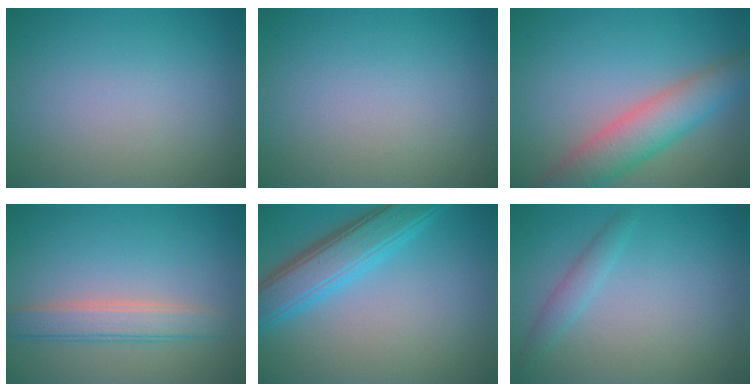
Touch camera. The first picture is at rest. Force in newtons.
{"total": 0.0}
{"total": 5.9, "press": 5.9, "slide": 0.2}
{"total": 3.2, "press": 3.2, "slide": 0.2}
{"total": 5.7, "press": 5.7, "slide": 0.3}
{"total": 1.5, "press": 1.5, "slide": 0.0}